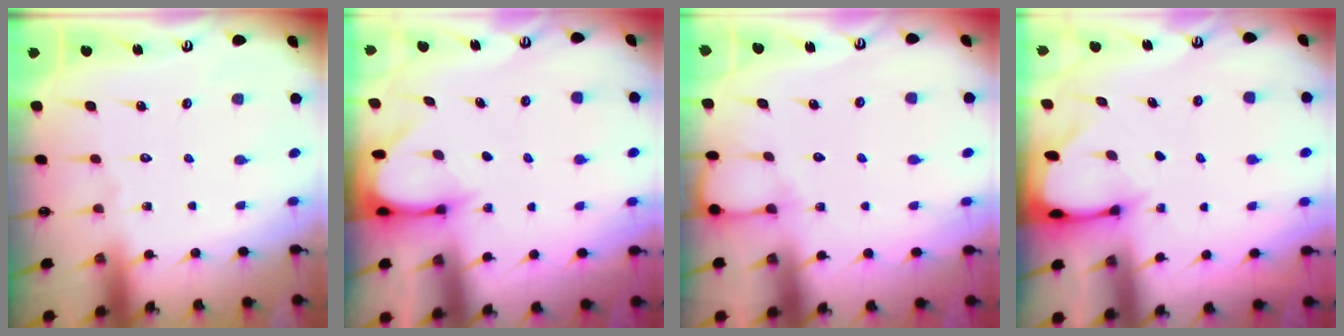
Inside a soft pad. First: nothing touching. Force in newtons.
{"total": 3.6, "press": 3.6, "slide": 0.3}
{"total": 4.9, "press": 4.9, "slide": 0.5}
{"total": 2.5, "press": 2.5, "slide": 0.0}